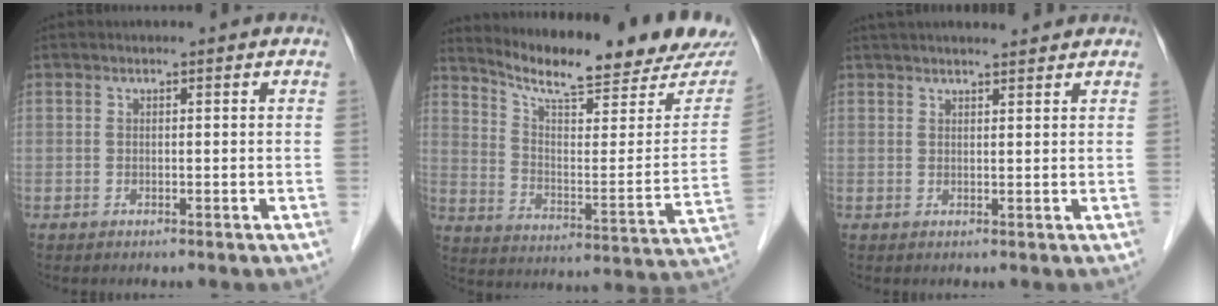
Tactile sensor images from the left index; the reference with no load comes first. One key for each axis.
{"total": 21.1, "fx": 19.5, "fy": 1.1, "fz": 7.9, "tx": -0.129, "ty": -0.080, "tz": 0.268}
{"total": 8.8, "fx": 7.8, "fy": 1.3, "fz": 3.7, "tx": -0.054, "ty": 0.027, "tz": 0.109}